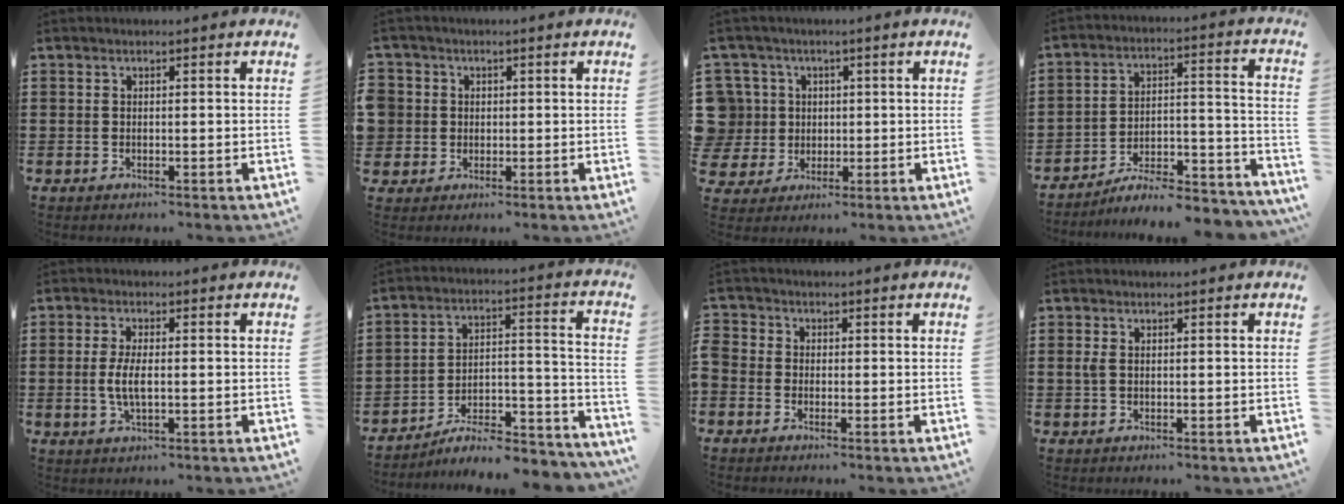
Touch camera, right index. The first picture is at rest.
{"total": 3.1, "force": [0.0, 3.1, 0.1], "torque": [-0.027, 0.007, -0.005]}
{"total": 6.7, "force": [1.1, 6.5, 1.1], "torque": [-0.070, 0.013, 0.020]}
{"total": 7.5, "force": [-6.7, 1.3, 3.1], "torque": [-0.039, 0.011, -0.128]}
{"total": 4.5, "force": [-0.5, 1.3, 4.2], "torque": [-0.096, -0.006, -0.016]}
{"total": 7.8, "force": [-6.8, 1.7, 3.3], "torque": [-0.041, 0.011, -0.128]}
{"total": 1.5, "force": [-1.2, 1.0, 0.1], "torque": [-0.008, 0.002, -0.027]}
{"total": 1.4, "force": [0.1, 0.6, 1.3], "torque": [-0.035, 0.000, -0.002]}